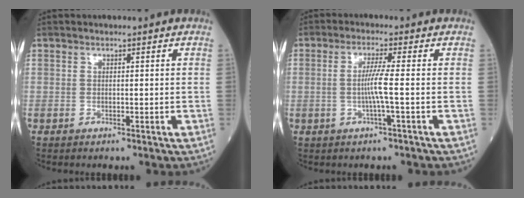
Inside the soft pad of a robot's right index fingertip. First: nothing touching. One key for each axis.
{"total": 3.8, "fx": -0.7, "fy": -0.9, "fz": 3.7, "tx": -0.074, "ty": 0.000, "tz": -0.012}